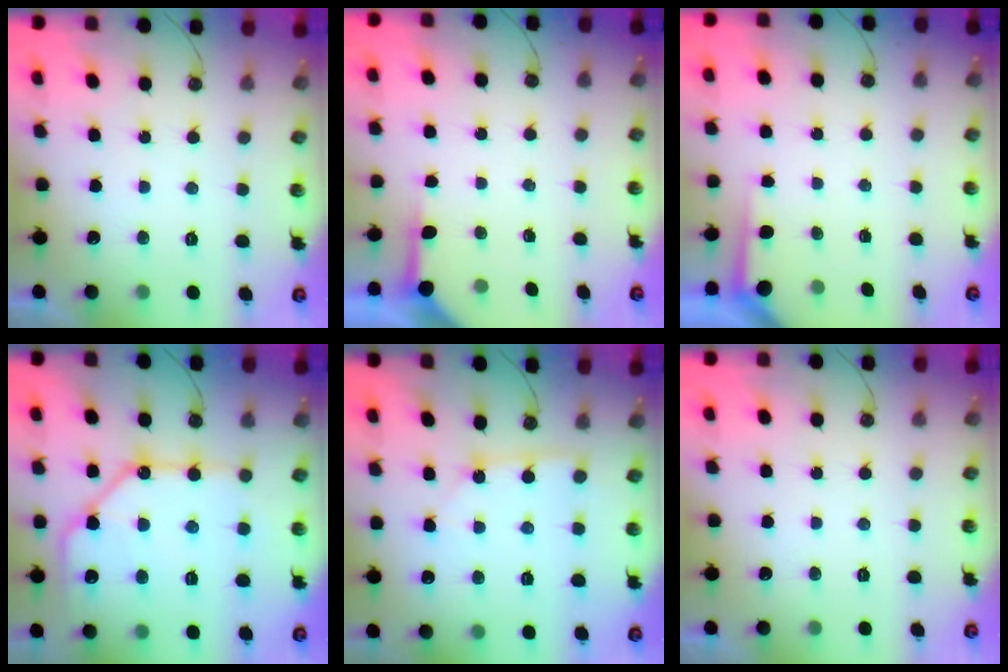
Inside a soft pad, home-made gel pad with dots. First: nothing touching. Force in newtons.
{"total": 3.9, "press": 3.9, "slide": 0.5}
{"total": 2.2, "press": 2.2, "slide": 0.3}
{"total": 15.5, "press": 15.4, "slide": 1.8}
{"total": 2.5, "press": 2.5, "slide": 0.3}
{"total": 0.0}